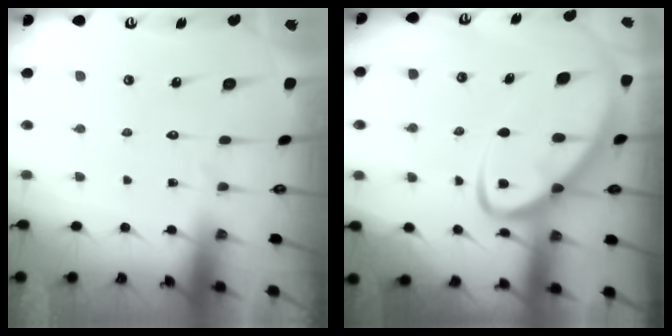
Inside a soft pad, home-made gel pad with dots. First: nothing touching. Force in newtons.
{"total": 8.4, "press": 8.4, "slide": 0.9}